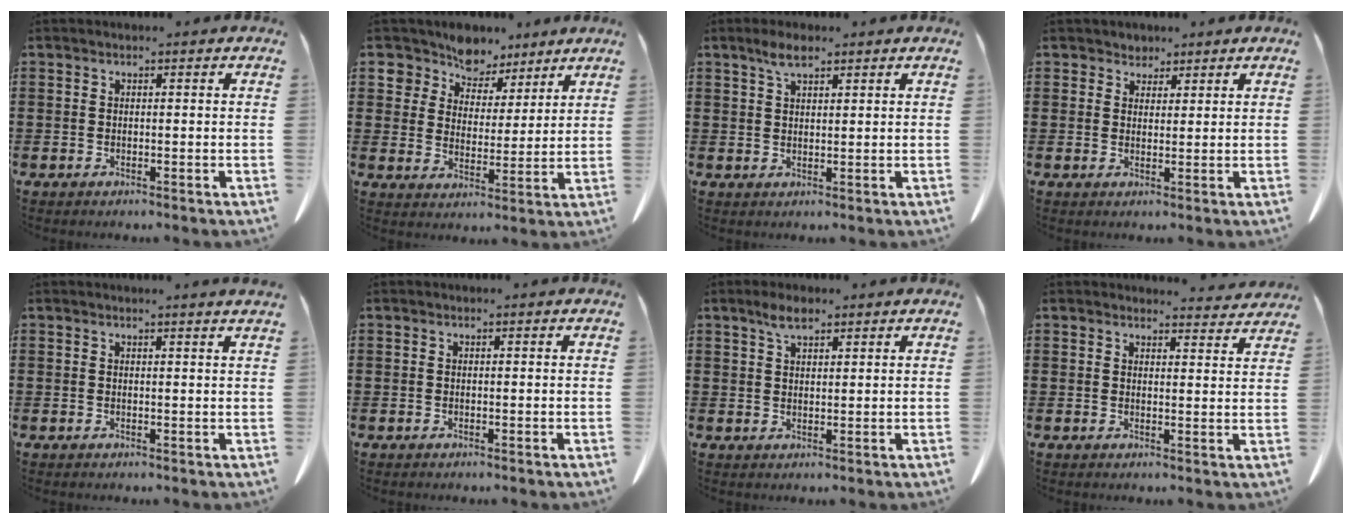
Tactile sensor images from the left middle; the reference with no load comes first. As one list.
[{"total": 7.4, "force": [6.6, 3.4, 0.3], "torque": [-0.041, -0.040, 0.122]}, {"total": 3.4, "force": [2.3, 1.1, 2.3], "torque": [-0.051, 0.004, 0.041]}, {"total": 2.3, "force": [1.9, 1.2, 0.1], "torque": [-0.010, 0.005, 0.038]}, {"total": 1.0, "force": [0.9, -0.4, 0.4], "torque": [-0.006, -0.005, 0.017]}, {"total": 0.0}, {"total": 3.4, "force": [2.4, 1.1, 2.2], "torque": [-0.048, 0.003, 0.043]}, {"total": 3.3, "force": [3.3, 0.2, 0.4], "torque": [-0.008, -0.015, 0.060]}]